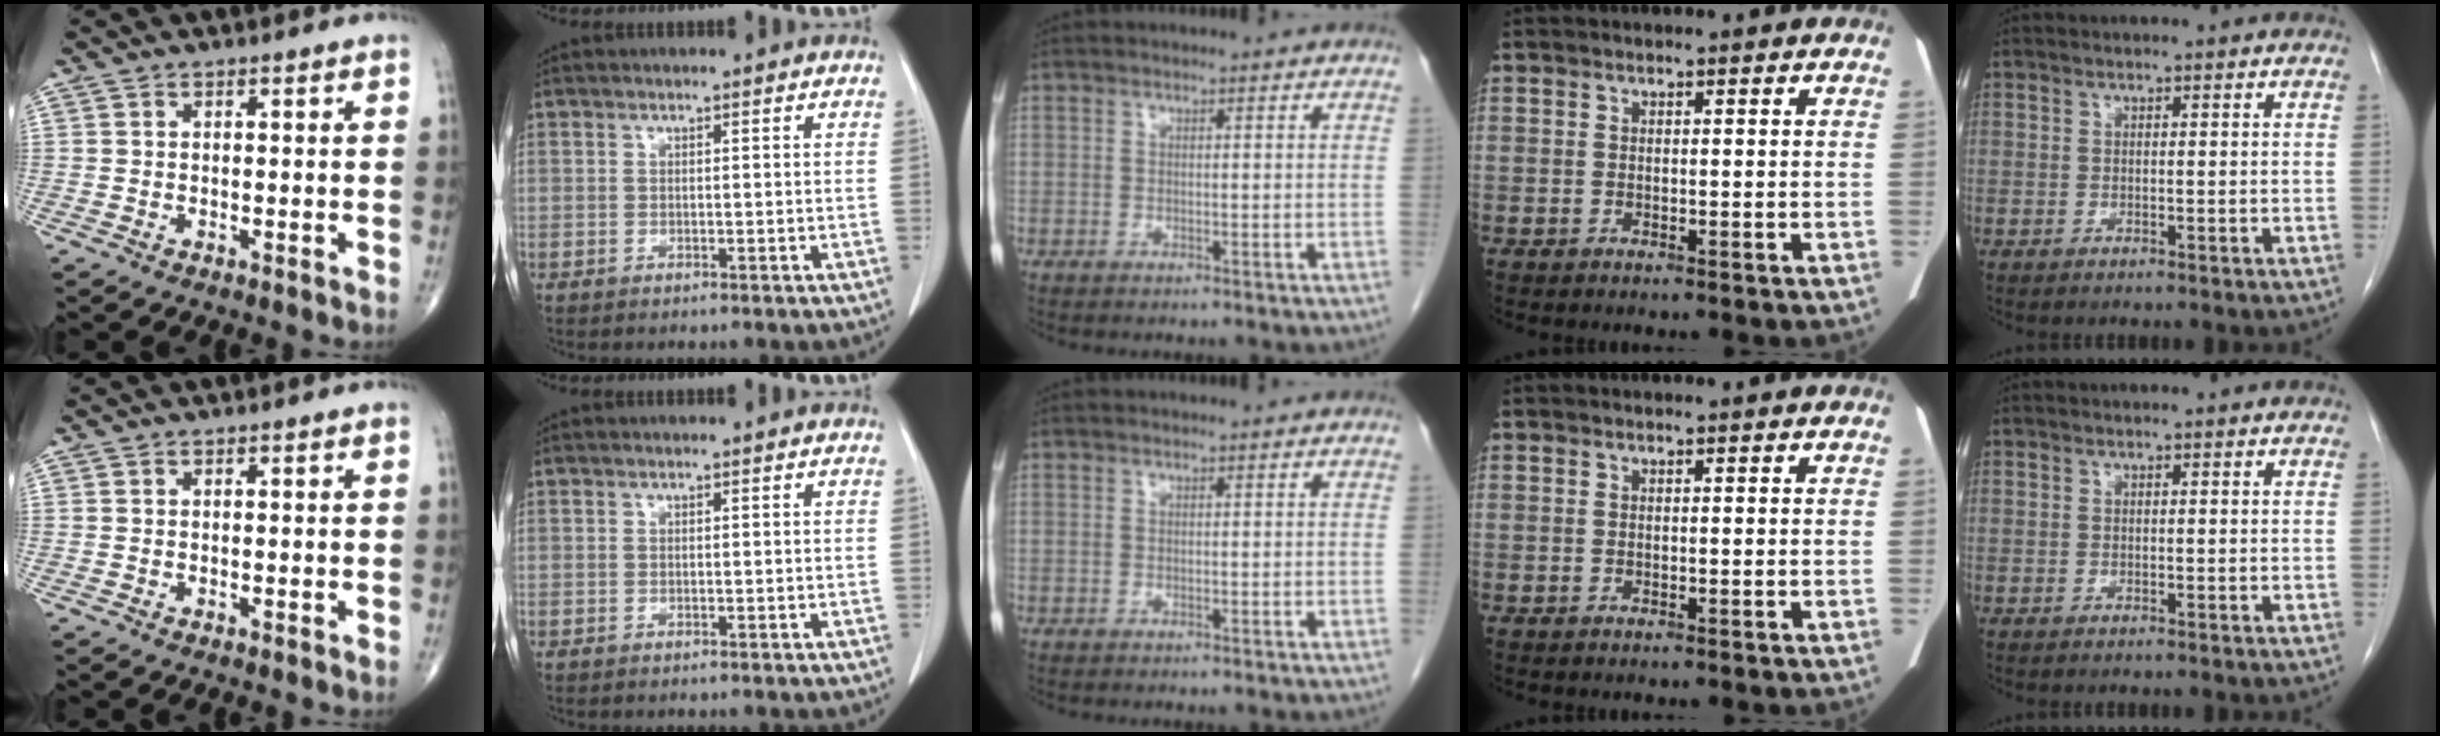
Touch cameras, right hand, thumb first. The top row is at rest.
{}